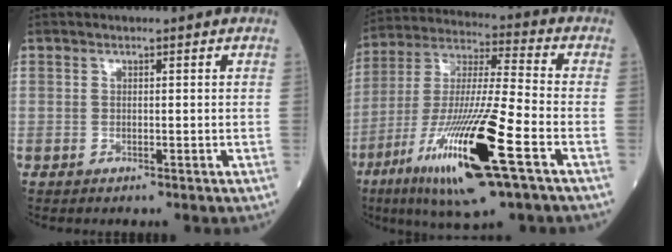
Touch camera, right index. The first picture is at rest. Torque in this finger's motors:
{"motor_torque": [1.22, -0.92, 1.05, 0.21]}